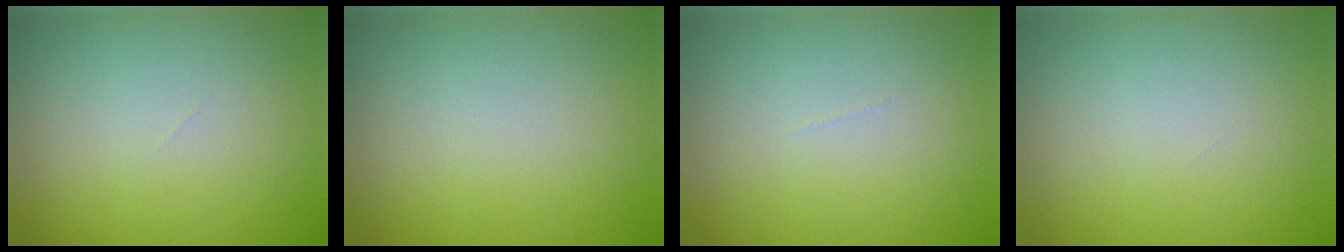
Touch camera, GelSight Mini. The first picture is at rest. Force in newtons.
{"total": 0.0}
{"total": 0.0}
{"total": 0.0}